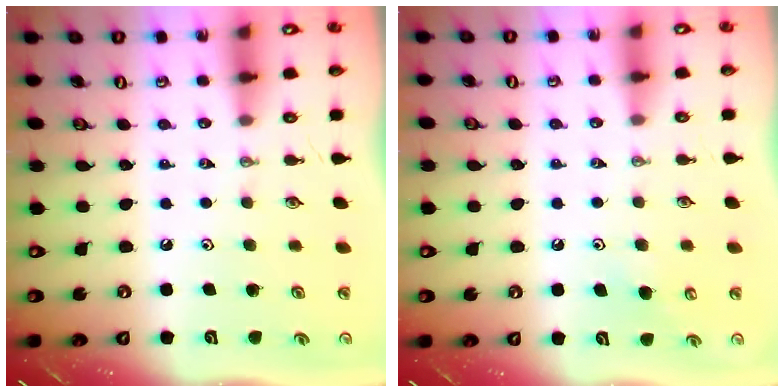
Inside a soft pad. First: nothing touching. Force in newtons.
{"total": 5.0, "press": 4.9, "slide": 0.9}